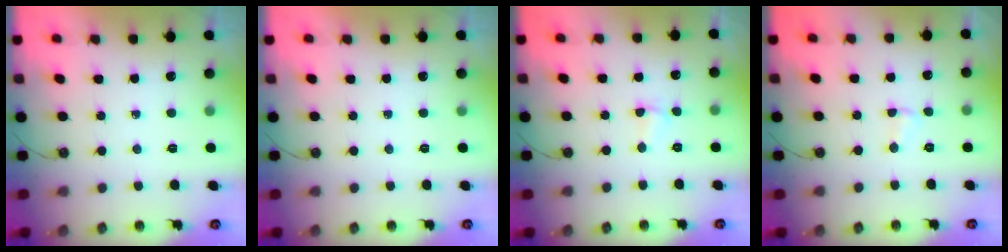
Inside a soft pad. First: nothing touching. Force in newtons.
{"total": 0.0}
{"total": 2.7, "press": 2.6, "slide": 0.7}
{"total": 1.8, "press": 1.7, "slide": 0.4}